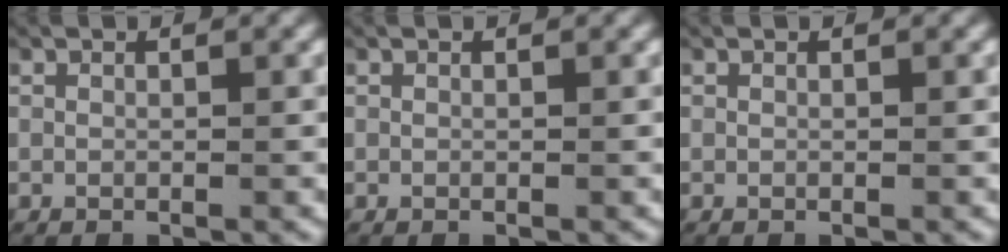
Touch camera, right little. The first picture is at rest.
{"total": 0.0}
{"total": 0.0}